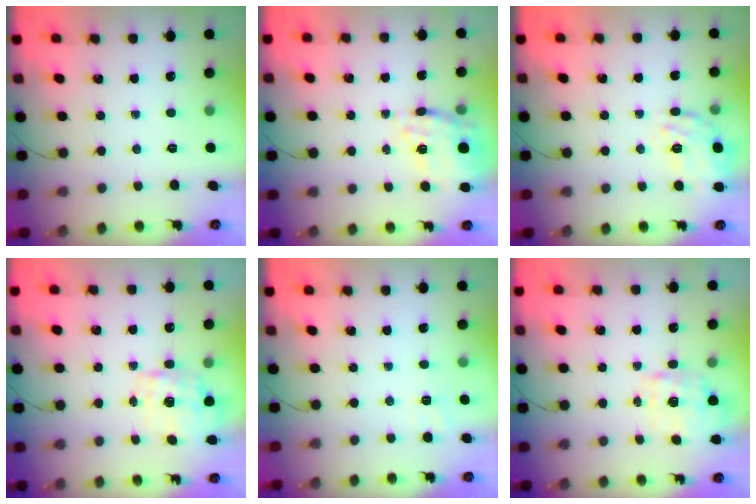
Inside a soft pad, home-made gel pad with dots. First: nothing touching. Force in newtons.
{"total": 11.4, "press": 10.8, "slide": 3.9}
{"total": 17.7, "press": 17.6, "slide": 1.3}
{"total": 1.7, "press": 1.5, "slide": 0.6}
{"total": 2.8, "press": 2.2, "slide": 1.8}
{"total": 1.9, "press": 1.8, "slide": 0.6}